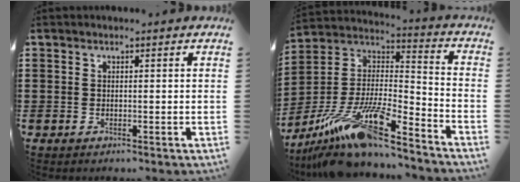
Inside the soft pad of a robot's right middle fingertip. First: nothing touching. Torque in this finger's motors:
{"motor_torque": [2.14, 0.00, 1.05, 0.21]}